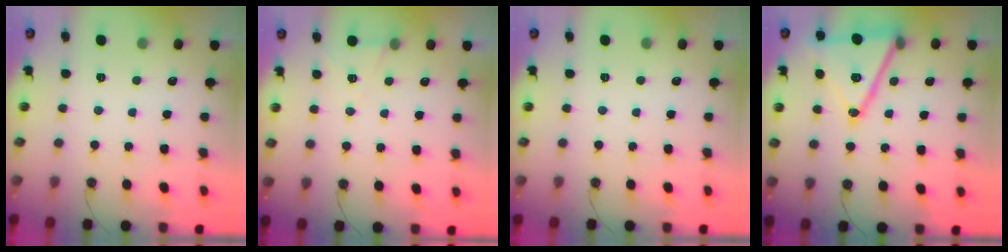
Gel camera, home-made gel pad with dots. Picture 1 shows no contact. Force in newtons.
{"total": 5.3, "press": 3.1, "slide": 4.3}
{"total": 0.0}
{"total": 18.5, "press": 18.2, "slide": 3.5}